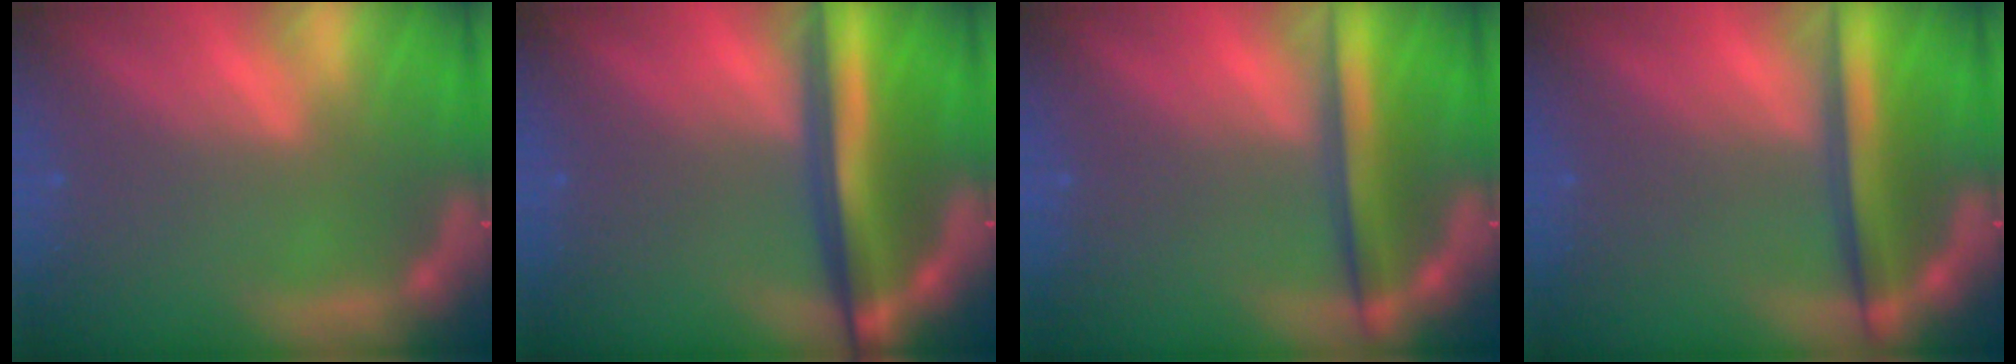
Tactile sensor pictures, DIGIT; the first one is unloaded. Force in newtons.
{"total": 8.6}
{"total": 5.0}
{"total": 5.5}